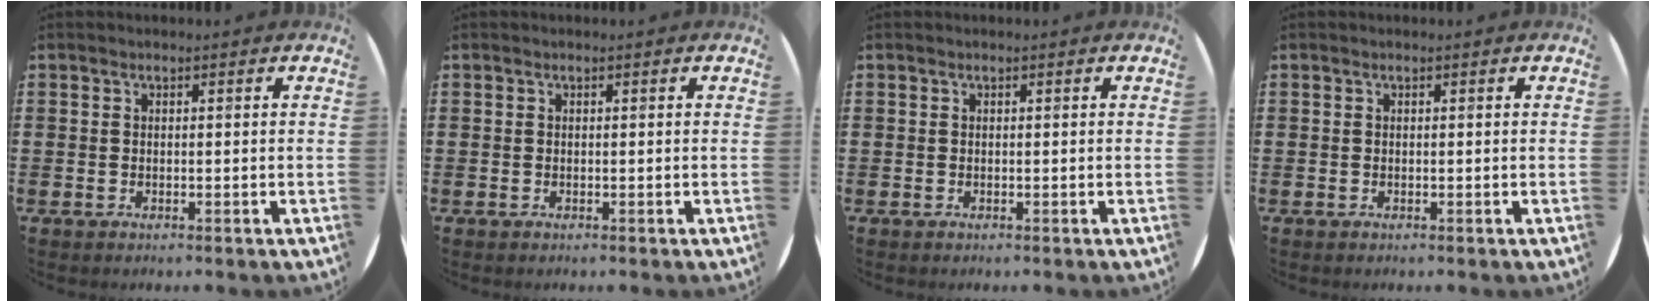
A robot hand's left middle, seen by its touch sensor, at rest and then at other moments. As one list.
[{"total": 0.0}, {"total": 0.0}, {"total": 0.0}]